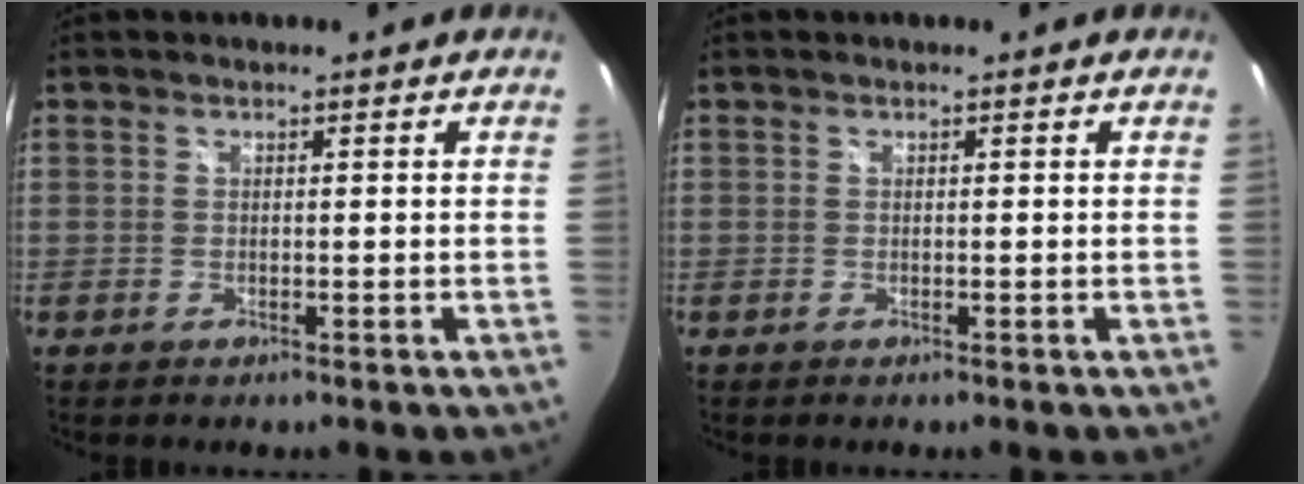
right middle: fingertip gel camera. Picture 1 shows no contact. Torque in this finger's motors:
{"motor_torque": [0.00, 0.04, 0.00, 0.00]}